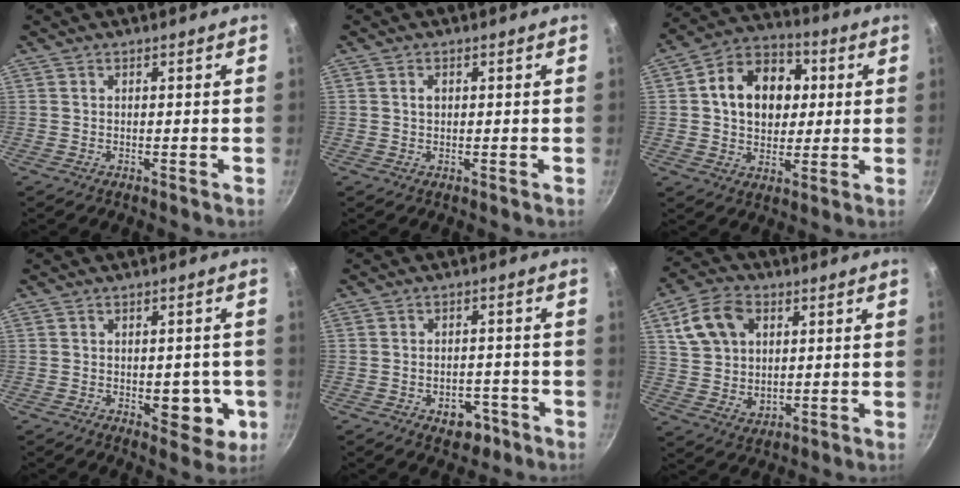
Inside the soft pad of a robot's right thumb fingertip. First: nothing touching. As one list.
[{"total": 1.3, "force": [0.3, 0.9, 0.9], "torque": [-0.013, 0.003, 0.005]}, {"total": 15.4, "force": [2.7, 11.7, 9.7], "torque": [-0.118, 0.017, 0.033]}, {"total": 8.3, "force": [-1.7, 4.9, 6.5], "torque": [-0.043, 0.000, -0.018]}, {"total": 6.0, "force": [-3.0, 4.0, 3.4], "torque": [-0.024, 0.020, -0.032]}, {"total": 12.7, "force": [4.0, 9.4, 7.6], "torque": [-0.127, -0.005, 0.078]}]